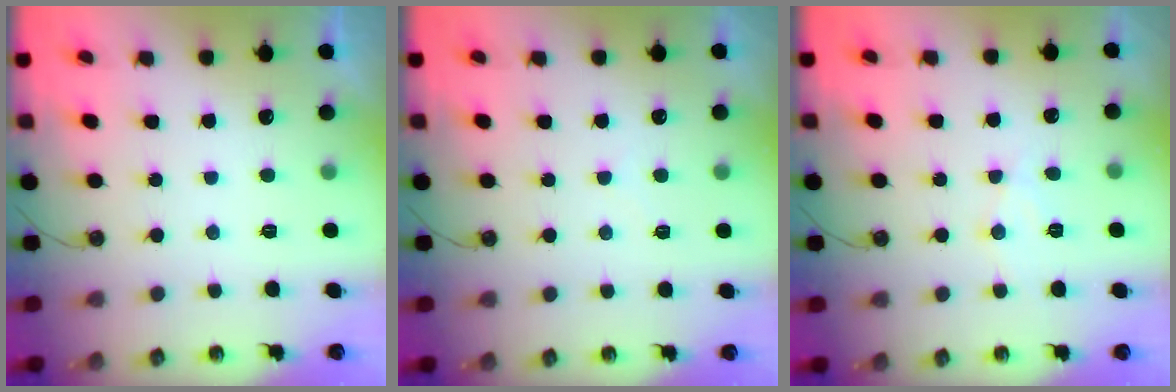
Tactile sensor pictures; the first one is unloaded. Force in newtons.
{"total": 3.0, "press": 3.0, "slide": 0.5}
{"total": 7.5, "press": 7.5, "slide": 0.2}